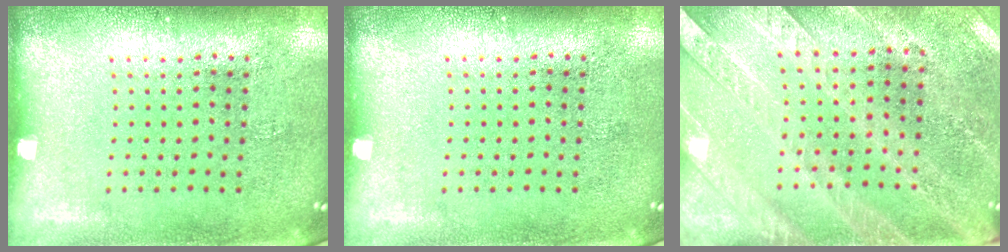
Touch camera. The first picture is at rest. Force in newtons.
{"total": 0.0}
{"total": 2.7, "press": 2.4, "slide": 1.2}